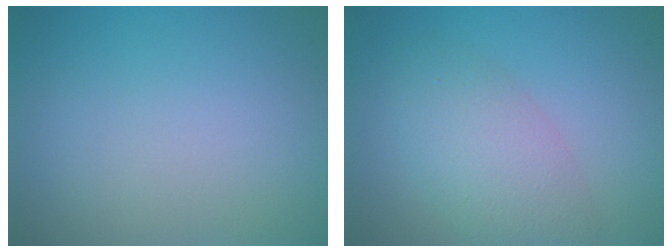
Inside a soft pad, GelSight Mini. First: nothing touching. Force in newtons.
{"total": 4.8, "press": 4.8, "slide": 0.3}